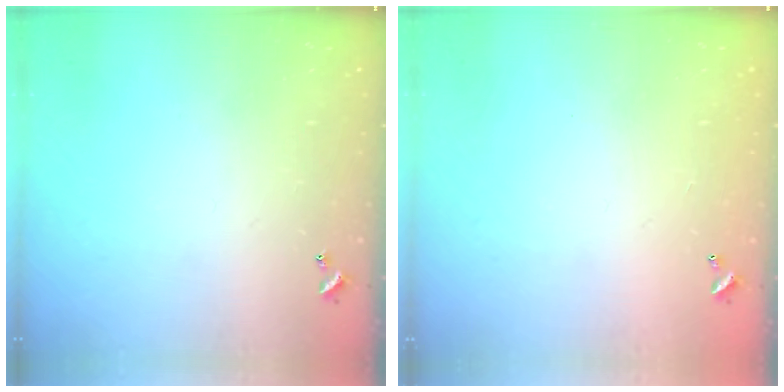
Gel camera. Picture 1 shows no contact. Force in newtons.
{"total": 2.8, "press": 2.8, "slide": 0.1}